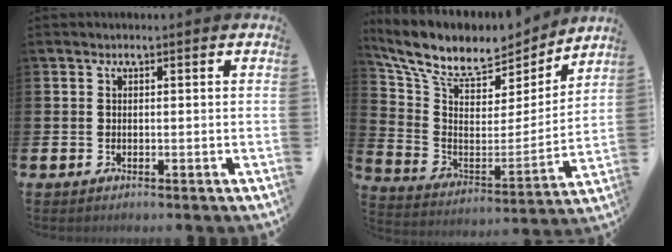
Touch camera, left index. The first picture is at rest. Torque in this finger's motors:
{"motor_torque": [1.19, -0.95, 1.05, 0.21]}